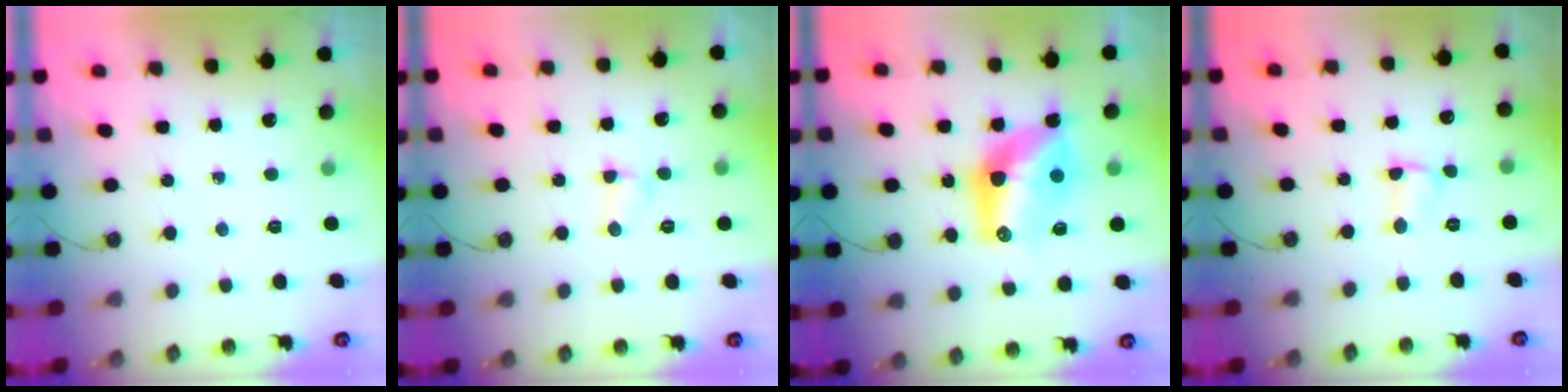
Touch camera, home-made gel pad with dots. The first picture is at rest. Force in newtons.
{"total": 2.5, "press": 2.5, "slide": 0.5}
{"total": 12.9, "press": 12.9, "slide": 1.1}
{"total": 4.0, "press": 2.2, "slide": 3.3}